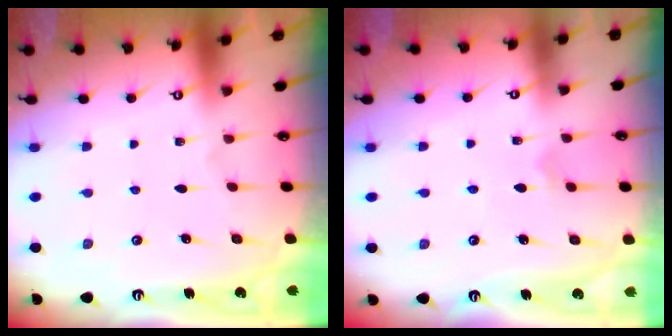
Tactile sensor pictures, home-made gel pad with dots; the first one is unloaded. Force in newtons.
{"total": 3.2, "press": 3.2, "slide": 0.3}